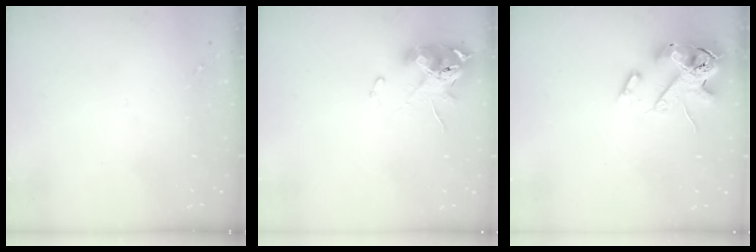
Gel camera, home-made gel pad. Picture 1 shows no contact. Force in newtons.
{"total": 10.9, "press": 10.8, "slide": 1.6}
{"total": 16.3, "press": 16.1, "slide": 2.8}